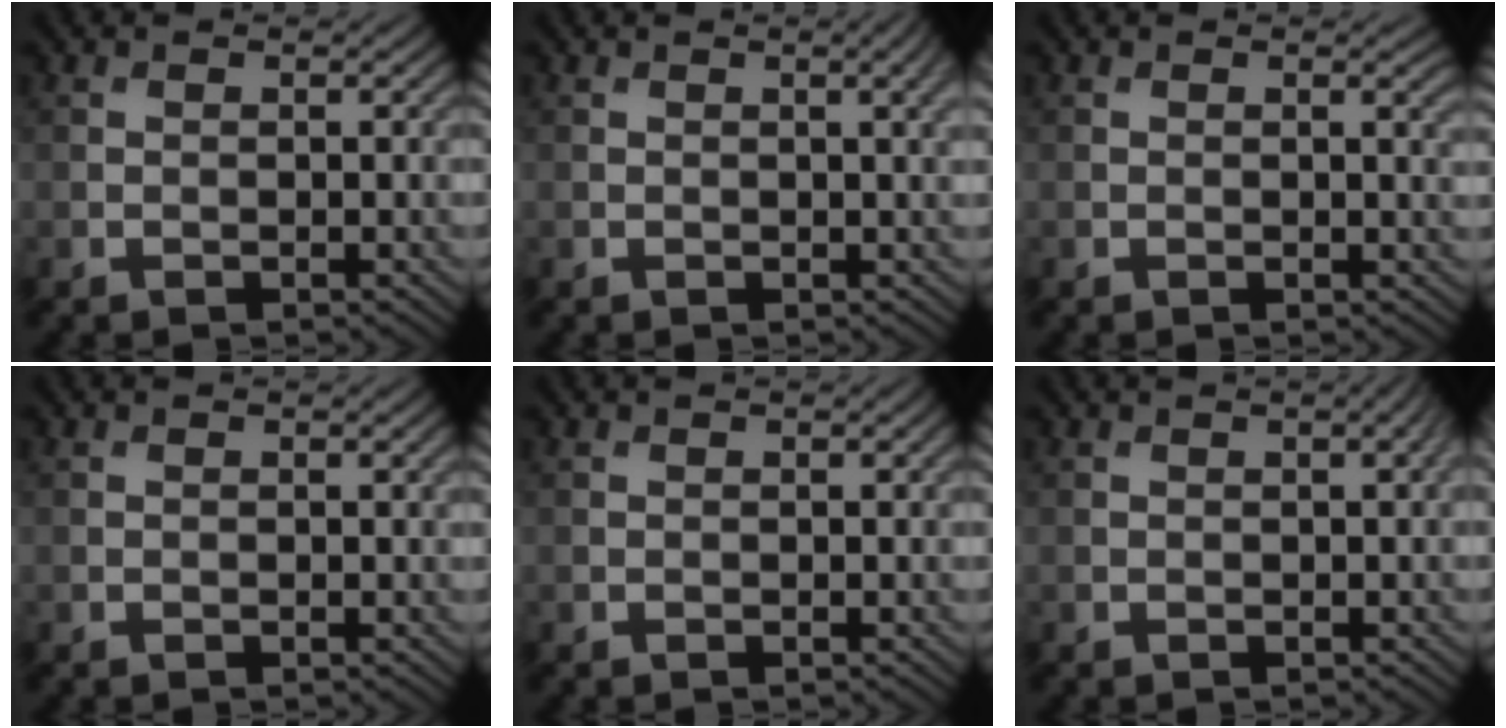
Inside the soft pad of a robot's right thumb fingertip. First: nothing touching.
{"total": 2.2, "force": [0.7, 0.4, 2.1], "torque": [-0.025, 0.004, 0.011]}
{"total": 1.0, "force": [0.3, 0.1, 0.9], "torque": [-0.011, -0.004, 0.003]}
{"total": 0.0}
{"total": 0.0}
{"total": 1.1, "force": [0.2, 0.2, 1.1], "torque": [-0.013, 0.007, 0.002]}